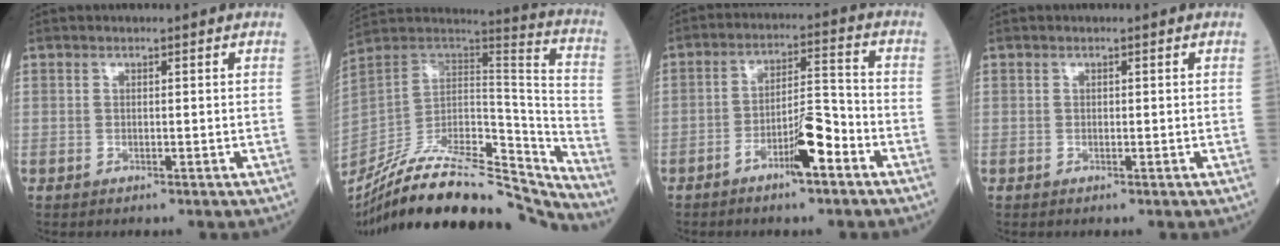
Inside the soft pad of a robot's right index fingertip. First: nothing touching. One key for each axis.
{"total": 29.9, "fx": -26.3, "fy": 5.4, "fz": 13.1, "tx": -0.198, "ty": -0.006, "tz": -0.410}
{"total": 7.4, "fx": -4.1, "fy": 1.3, "fz": 6.1, "tx": -0.107, "ty": 0.013, "tz": -0.068}
{"total": 0.0}